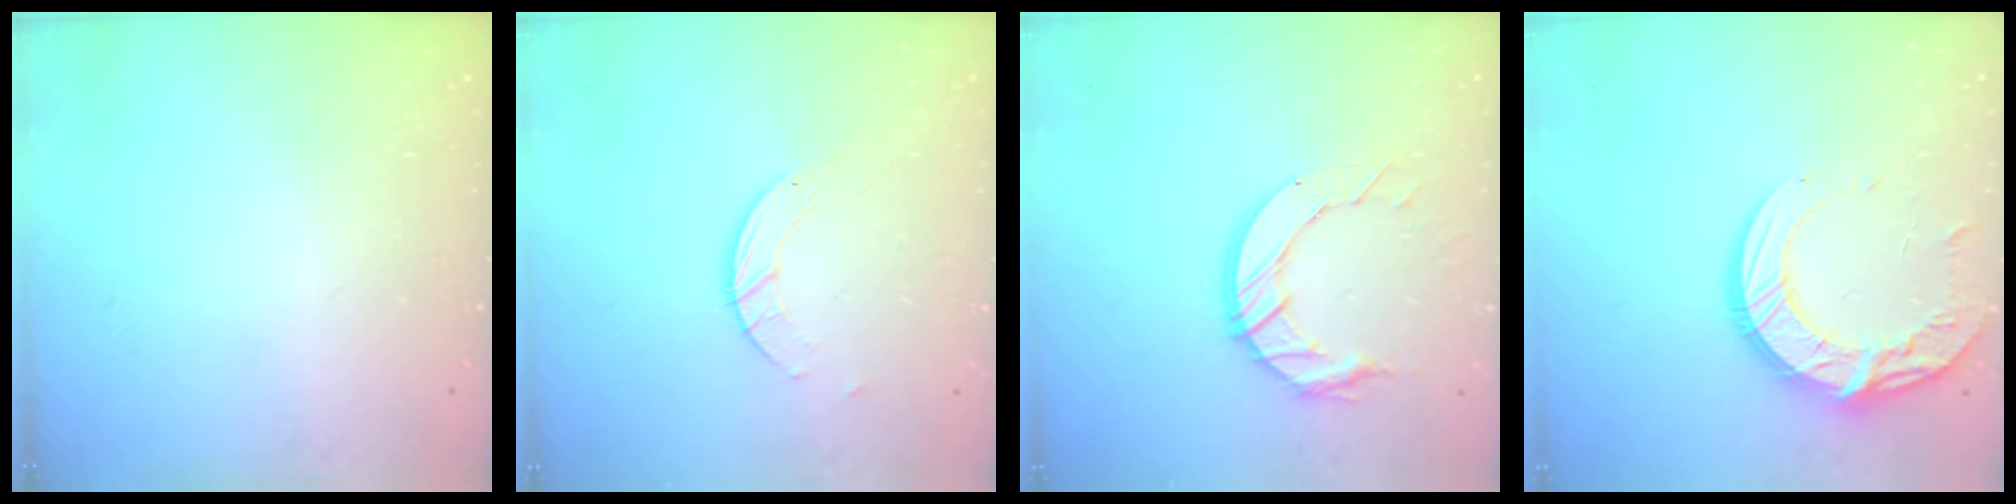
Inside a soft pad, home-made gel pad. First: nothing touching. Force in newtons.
{"total": 2.8, "press": 2.8, "slide": 0.3}
{"total": 11.0, "press": 11.0, "slide": 1.2}
{"total": 13.6, "press": 13.5, "slide": 1.2}